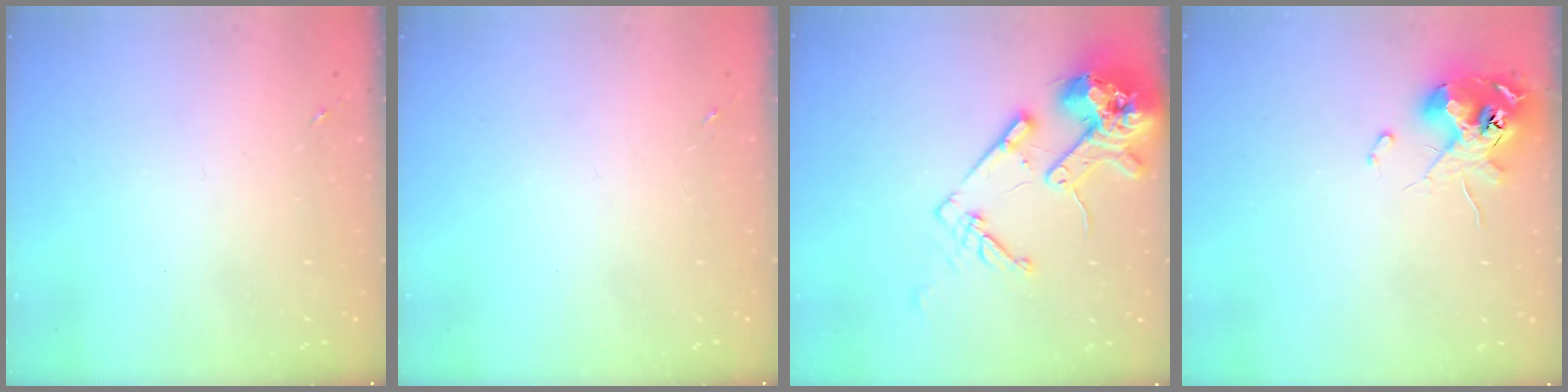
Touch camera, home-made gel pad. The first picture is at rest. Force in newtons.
{"total": 0.0}
{"total": 17.0, "press": 16.8, "slide": 2.4}
{"total": 11.9, "press": 11.8, "slide": 1.2}